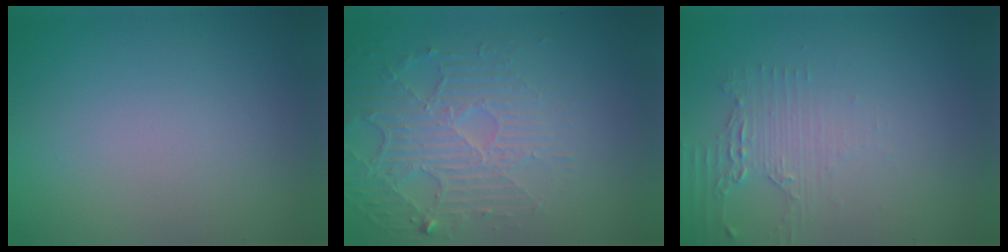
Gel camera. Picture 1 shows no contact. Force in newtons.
{"total": 5.0, "press": 3.4, "slide": 3.6}
{"total": 2.1, "press": 1.6, "slide": 1.4}